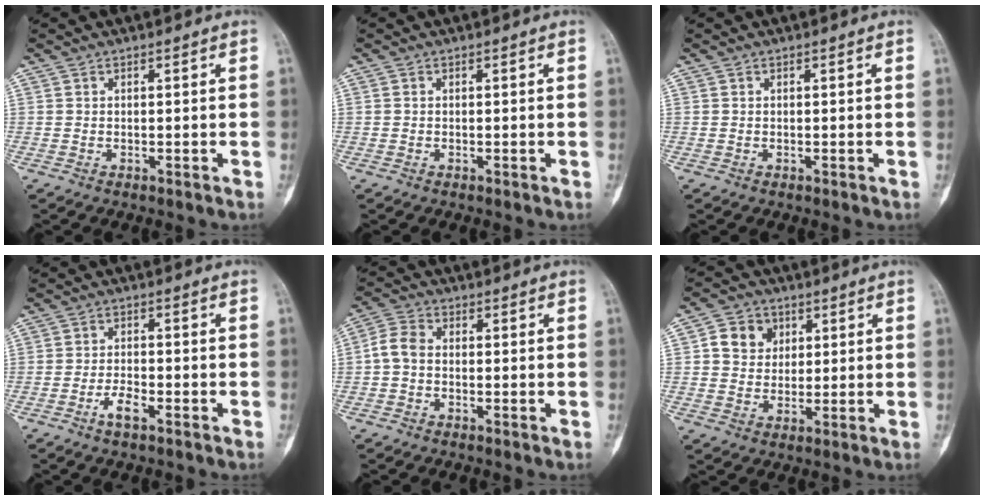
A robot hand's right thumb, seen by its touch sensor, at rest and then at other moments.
{"total": 0.0}
{"total": 0.0}
{"total": 3.5, "force": [-2.0, 1.2, 2.6], "torque": [-0.049, 0.011, -0.041]}
{"total": 4.5, "force": [-0.6, 3.2, 3.1], "torque": [-0.061, 0.013, -0.022]}
{"total": 6.7, "force": [2.0, 5.8, 2.7], "torque": [-0.015, -0.003, 0.032]}